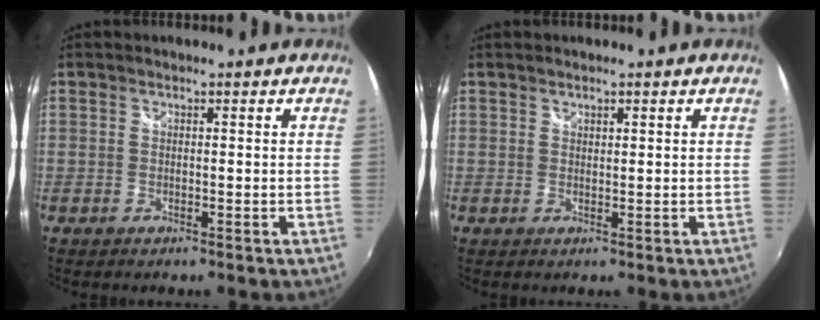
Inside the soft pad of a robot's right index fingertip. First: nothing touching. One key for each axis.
{"total": 0.8, "fx": 0.7, "fy": 0.3, "fz": 0.3, "tx": -0.004, "ty": 0.001, "tz": 0.011}